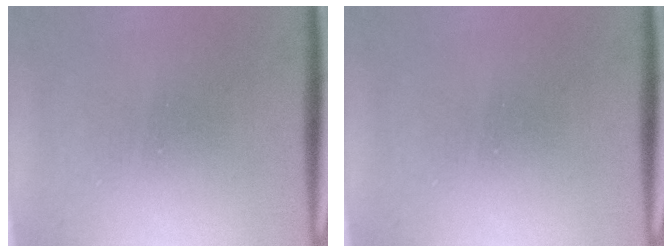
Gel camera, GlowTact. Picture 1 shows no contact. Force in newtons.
{"total": 0.0}